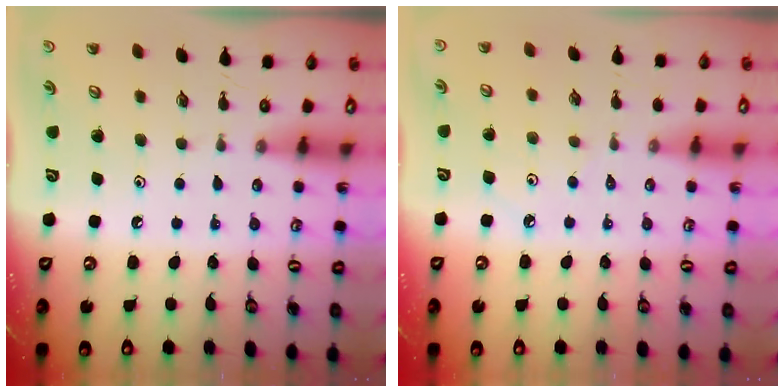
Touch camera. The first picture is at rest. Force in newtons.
{"total": 2.6, "press": 2.5, "slide": 0.5}